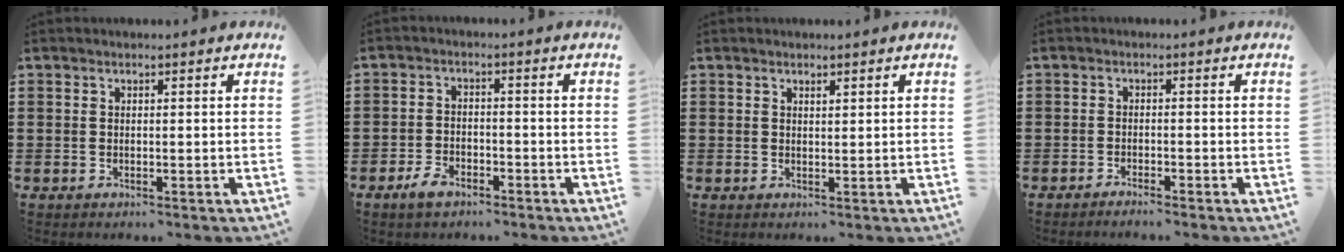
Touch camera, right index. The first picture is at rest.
{"total": 3.0, "force": [-2.3, 1.4, 1.4], "torque": [-0.033, 0.005, -0.048]}
{"total": 0.8, "force": [0.7, 0.3, 0.2], "torque": [-0.004, 0.002, 0.013]}
{"total": 1.3, "force": [-1.3, -0.1, 0.2], "torque": [-0.006, 0.002, -0.026]}